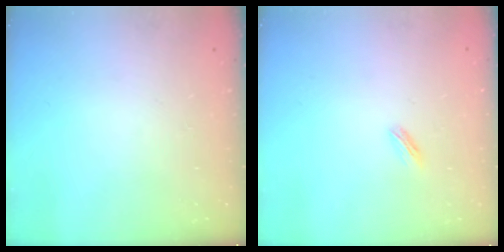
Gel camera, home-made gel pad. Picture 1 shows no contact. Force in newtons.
{"total": 1.3, "press": 1.2, "slide": 0.3}